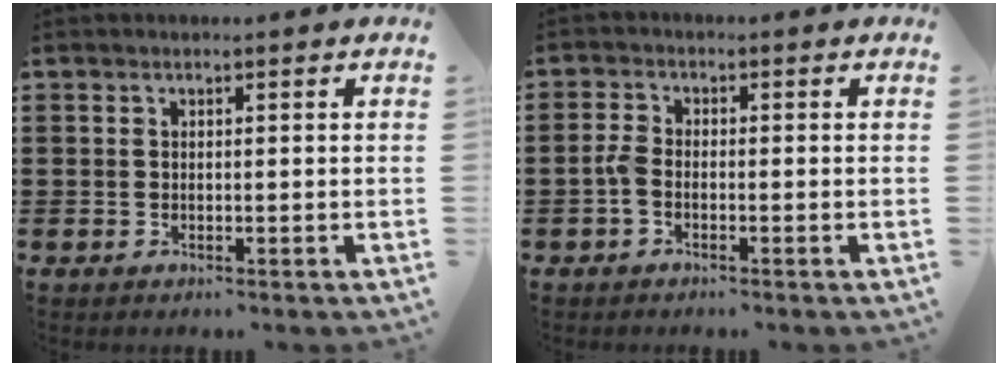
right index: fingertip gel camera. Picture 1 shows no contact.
{"total": 2.1, "force": [-0.9, 1.0, 1.7], "torque": [-0.048, -0.003, -0.022]}